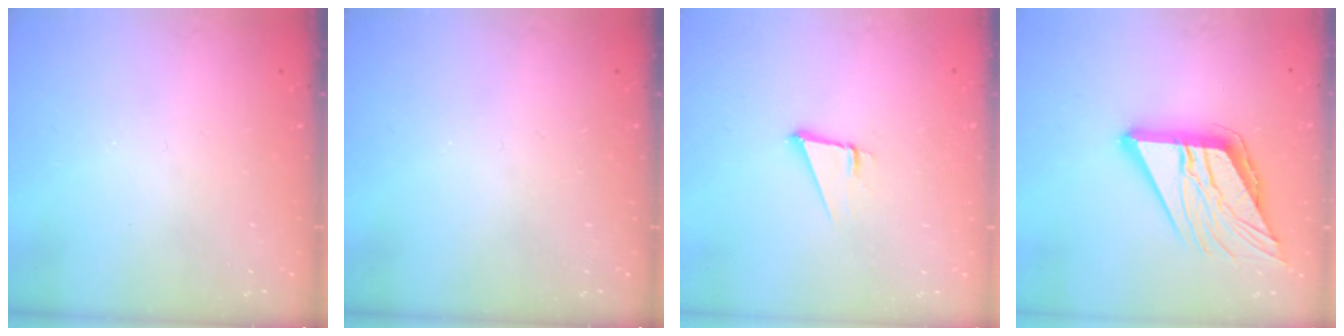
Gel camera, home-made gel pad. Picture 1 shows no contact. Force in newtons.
{"total": 0.0}
{"total": 4.8, "press": 3.6, "slide": 3.1}
{"total": 17.6, "press": 17.5, "slide": 2.0}